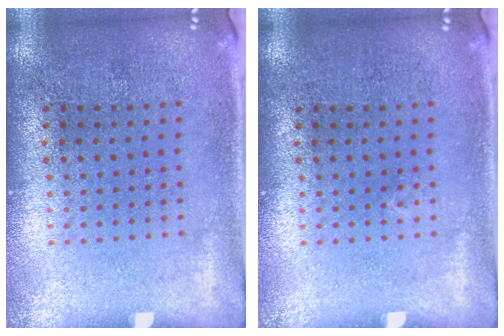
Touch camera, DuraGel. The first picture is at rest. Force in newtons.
{"total": 0.0}